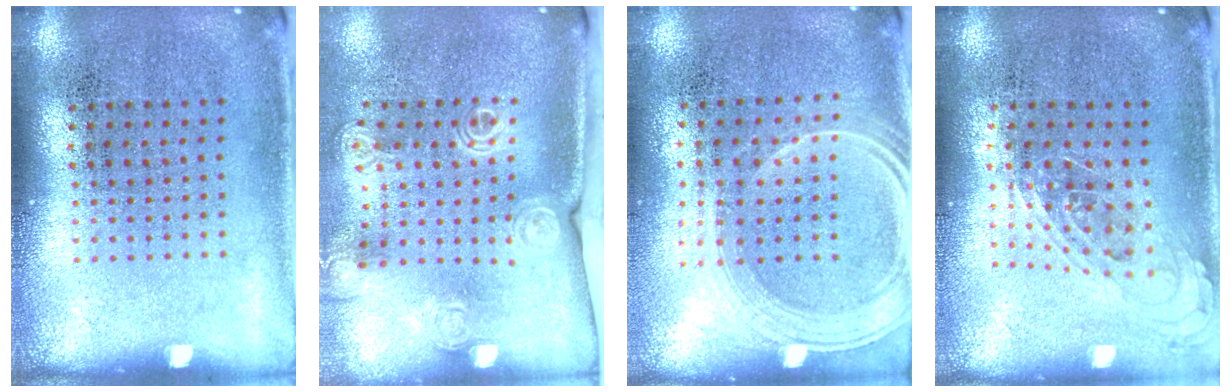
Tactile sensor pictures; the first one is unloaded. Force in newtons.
{"total": 2.0, "press": 1.6, "slide": 1.2}
{"total": 1.6, "press": 1.4, "slide": 0.8}
{"total": 0.8, "press": 0.7, "slide": 0.3}